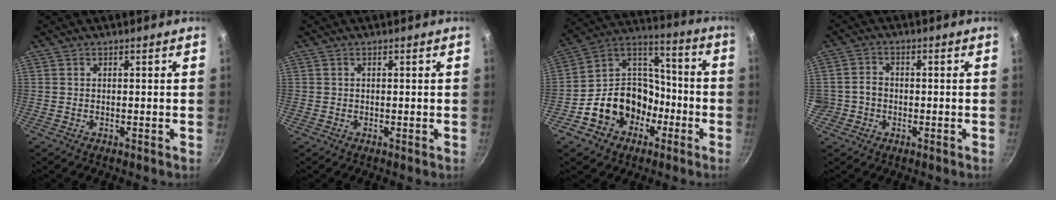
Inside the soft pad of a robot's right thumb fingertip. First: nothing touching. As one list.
[{"total": 0.0}, {"total": 16.5, "force": [-6.6, 13.1, 7.6], "torque": [-0.090, 0.075, -0.113]}, {"total": 3.5, "force": [-1.0, 3.1, 1.3], "torque": [-0.001, 0.016, -0.020]}]